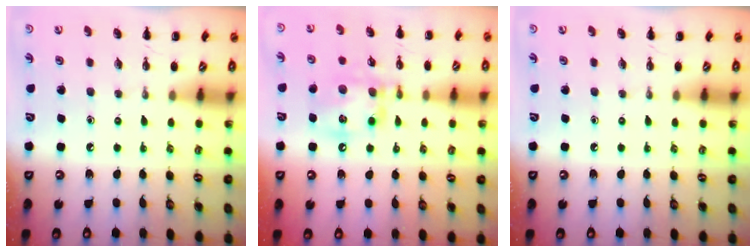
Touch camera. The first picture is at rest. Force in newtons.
{"total": 14.6, "press": 14.4, "slide": 2.4}
{"total": 0.0}